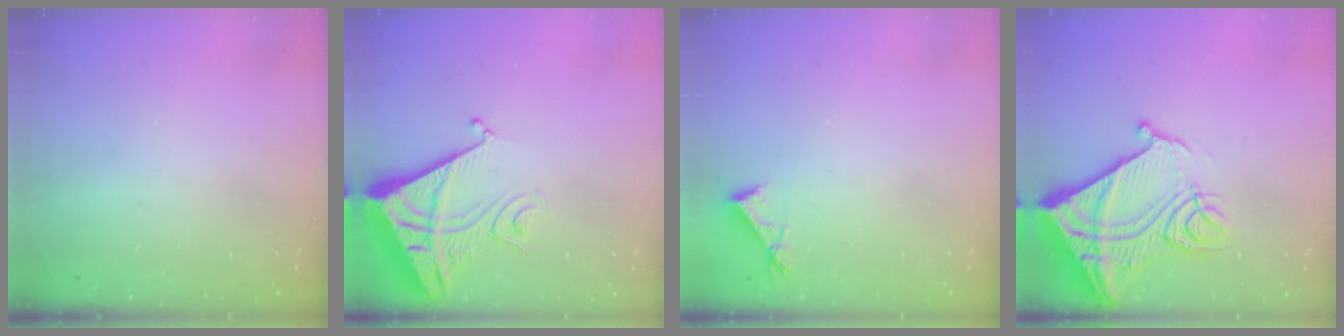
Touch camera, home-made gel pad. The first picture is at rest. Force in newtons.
{"total": 10.0, "press": 9.9, "slide": 1.3}
{"total": 4.7, "press": 4.7, "slide": 0.4}
{"total": 18.9, "press": 18.7, "slide": 2.3}